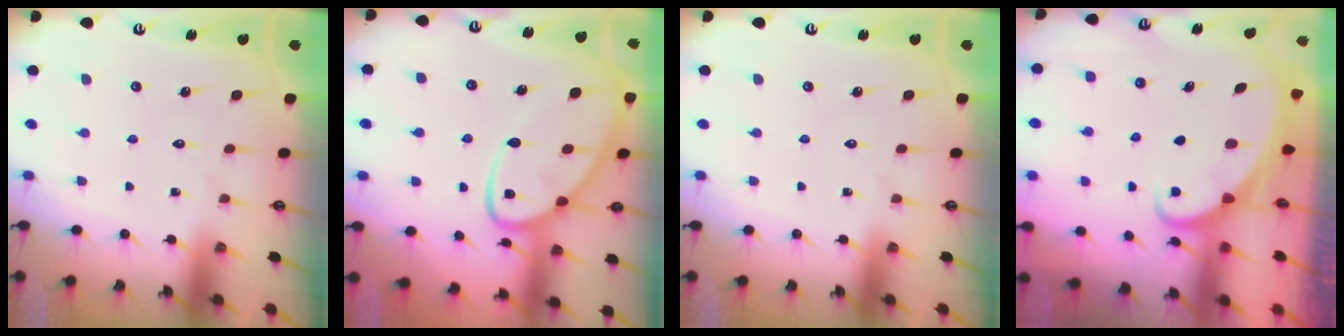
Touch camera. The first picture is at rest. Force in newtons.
{"total": 13.3, "press": 13.3, "slide": 1.1}
{"total": 0.0}
{"total": 2.4, "press": 2.4, "slide": 0.2}